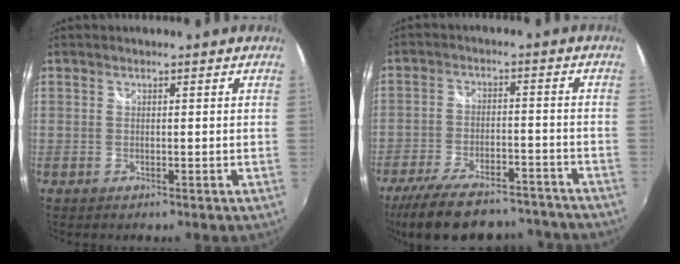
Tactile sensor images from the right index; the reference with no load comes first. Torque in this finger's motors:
{"motor_torque": [1.12, -1.02, 0.46, 0.12]}